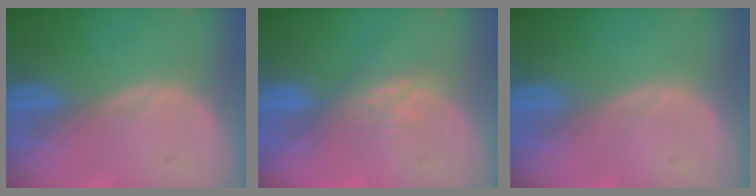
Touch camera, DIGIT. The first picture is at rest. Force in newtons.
{"total": 3.3, "press": 3.2, "slide": 0.5}
{"total": 0.0}